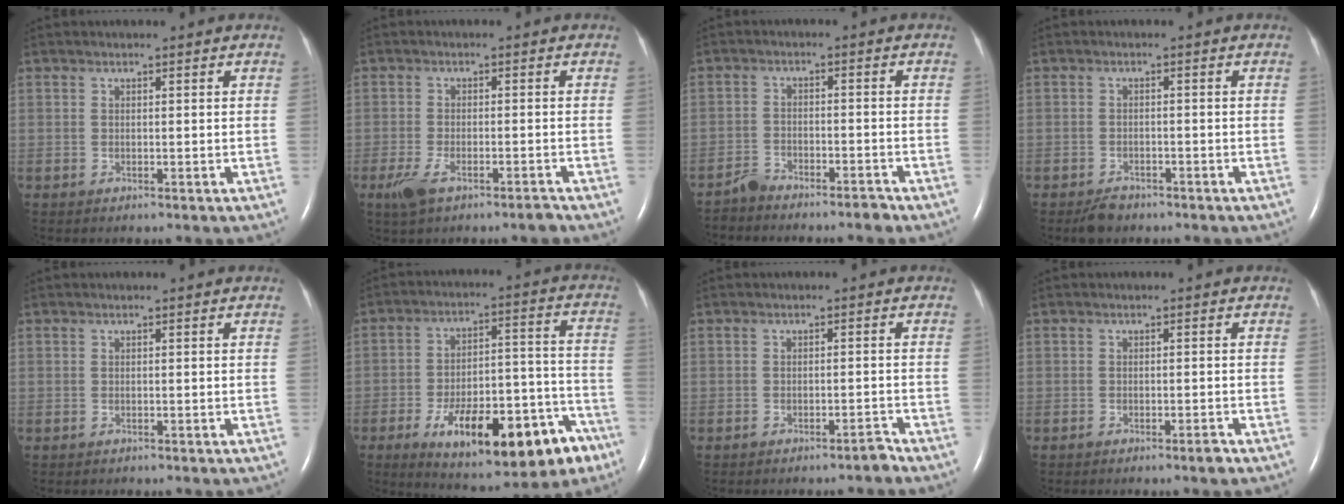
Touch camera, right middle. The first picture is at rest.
{"total": 4.7, "force": [-3.1, 1.1, 3.3], "torque": [-0.069, -0.007, -0.055]}
{"total": 3.4, "force": [-3.4, 0.5, 0.5], "torque": [-0.009, -0.003, -0.060]}
{"total": 2.6, "force": [-2.1, 1.3, 0.9], "torque": [-0.024, -0.002, -0.030]}
{"total": 0.0}
{"total": 21.4, "force": [-11.6, 7.5, 16.3], "torque": [-0.188, 0.026, -0.160]}
{"total": 1.7, "force": [-1.6, 0.1, 0.6], "torque": [-0.007, 0.002, -0.024]}
{"total": 1.5, "force": [-1.2, 0.1, 0.9], "torque": [-0.017, -0.001, -0.019]}